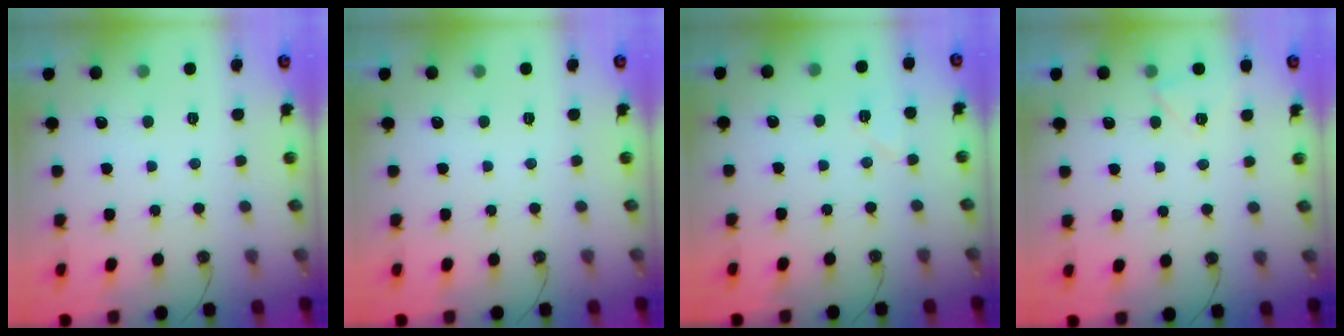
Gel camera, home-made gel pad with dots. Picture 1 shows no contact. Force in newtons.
{"total": 0.0}
{"total": 5.5, "press": 5.3, "slide": 1.5}
{"total": 4.3, "press": 4.1, "slide": 1.3}